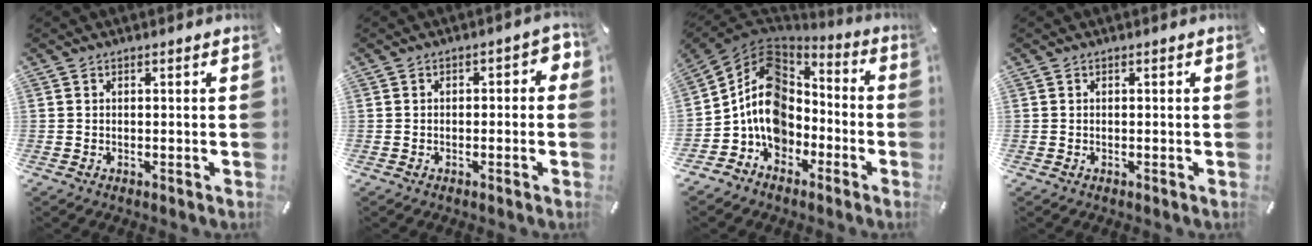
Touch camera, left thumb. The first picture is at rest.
{"total": 2.8, "force": [-1.0, 1.7, 2.0], "torque": [-0.028, 0.010, -0.022]}
{"total": 13.5, "force": [-2.0, 11.5, 6.9], "torque": [-0.162, 0.012, -0.040]}
{"total": 0.0}